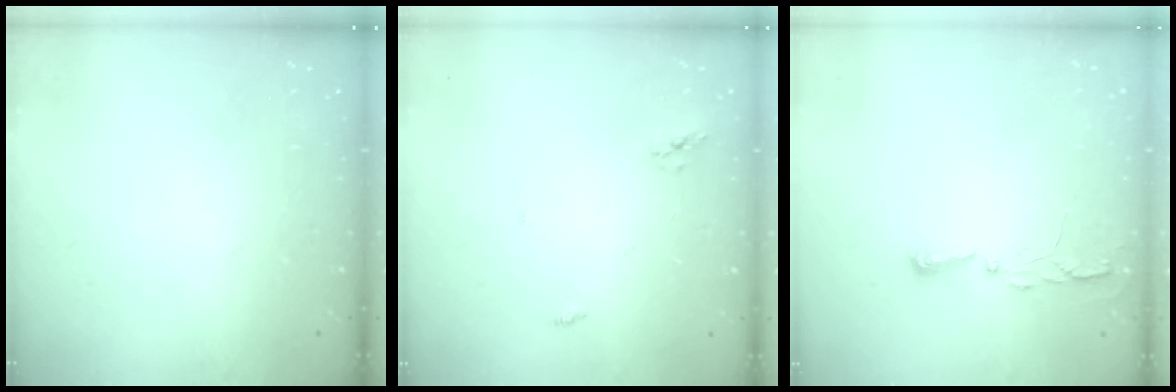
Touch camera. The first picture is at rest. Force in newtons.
{"total": 3.7, "press": 3.7, "slide": 0.1}
{"total": 3.5, "press": 3.5, "slide": 0.5}